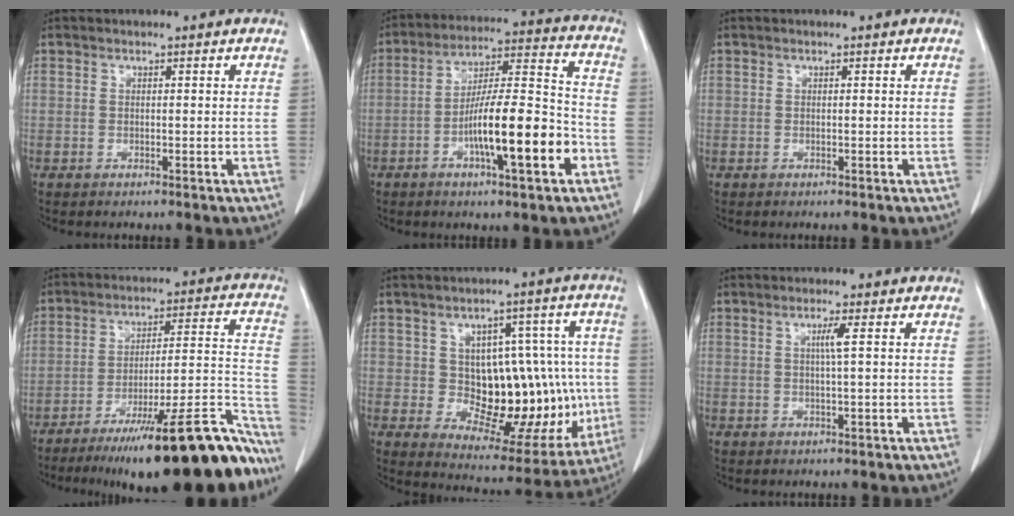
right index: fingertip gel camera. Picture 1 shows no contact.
{"total": 15.2, "force": [-5.5, 1.8, 14.0], "torque": [-0.234, 0.008, -0.089]}
{"total": 0.0}
{"total": 25.6, "force": [-19.5, 3.7, 16.2], "torque": [-0.143, 0.029, -0.284]}
{"total": 17.3, "force": [-1.0, 9.2, 14.6], "torque": [-0.174, 0.031, 0.009]}
{"total": 2.0, "force": [0.4, -0.5, 1.9], "torque": [-0.038, -0.001, 0.009]}